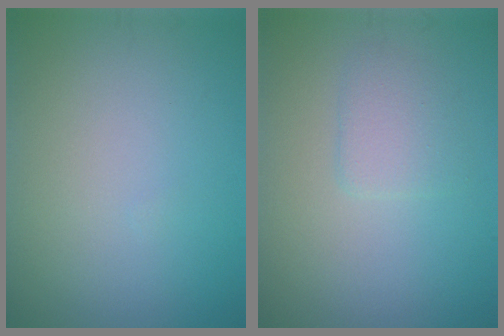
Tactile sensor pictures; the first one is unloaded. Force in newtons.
{"total": 2.0, "press": 2.0, "slide": 0.2}